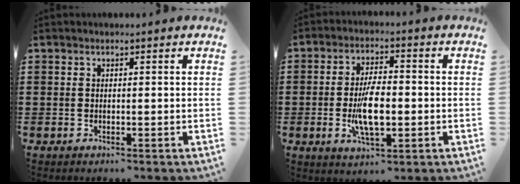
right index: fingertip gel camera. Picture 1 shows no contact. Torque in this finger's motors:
{"motor_torque": [1.91, 0.23, 0.98, 0.21]}